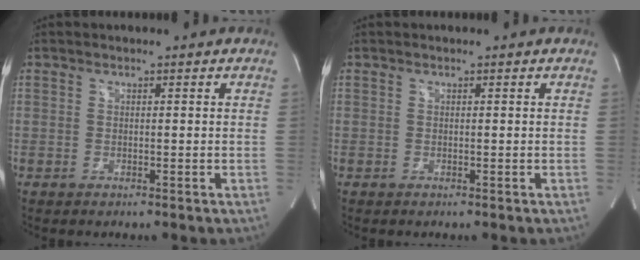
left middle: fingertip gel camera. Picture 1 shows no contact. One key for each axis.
{"total": 0.0}